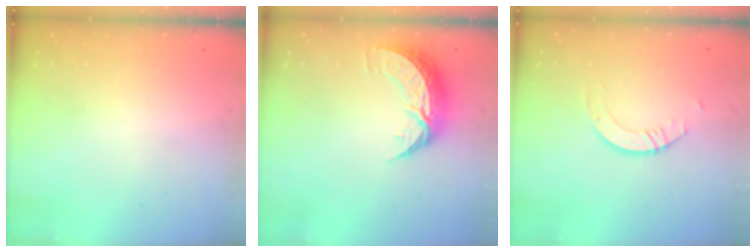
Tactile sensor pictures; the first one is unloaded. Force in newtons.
{"total": 9.0, "press": 9.0, "slide": 0.7}
{"total": 4.0, "press": 4.0, "slide": 0.3}